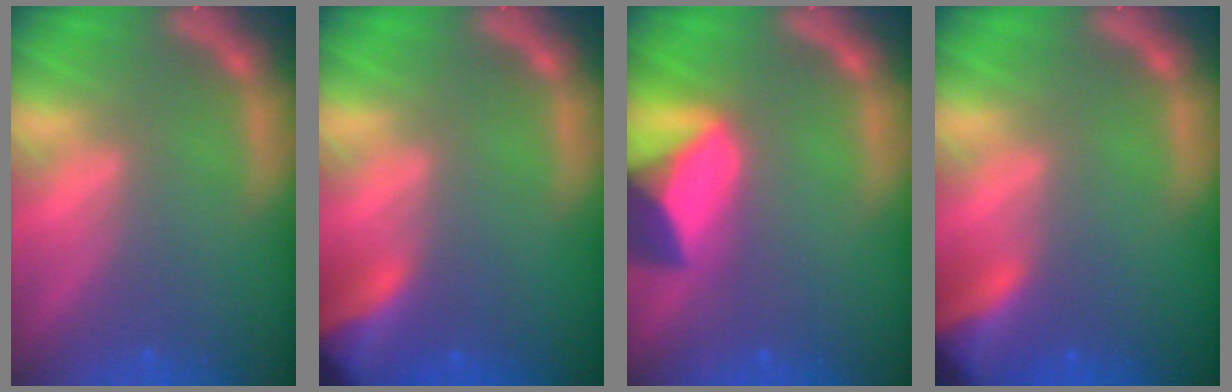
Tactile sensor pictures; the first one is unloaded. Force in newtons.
{"total": 6.9}
{"total": 8.4}
{"total": 6.5}